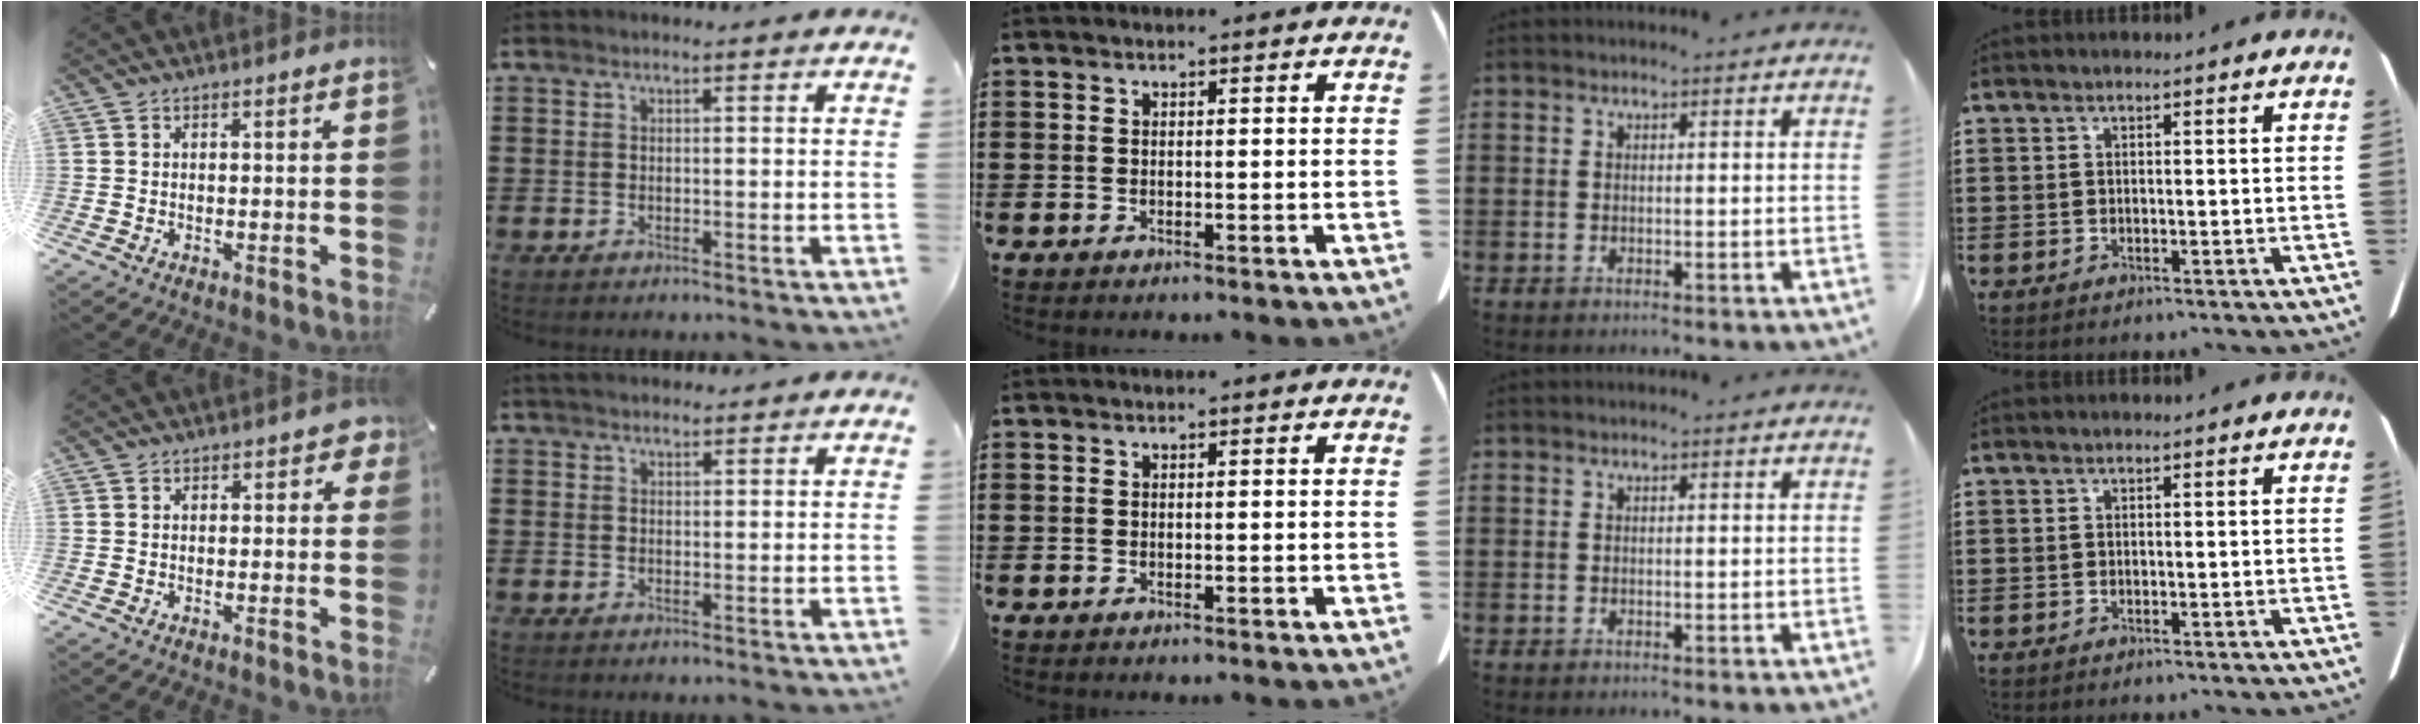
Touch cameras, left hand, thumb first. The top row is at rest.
{"thumb": {"total": 2.1, "force": [0.3, 1.3, 1.5], "torque": [-0.015, 0.001, 0.000]}, "index": {"total": 1.7, "force": [1.5, 0.5, 0.3], "torque": [-0.009, 0.005, 0.030]}}